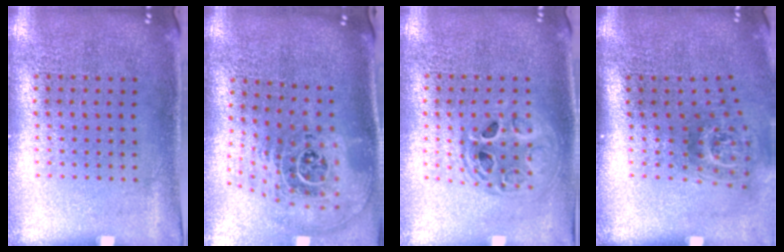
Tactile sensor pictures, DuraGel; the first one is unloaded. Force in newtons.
{"total": 2.8, "press": 1.9, "slide": 2.1}
{"total": 1.4, "press": 1.2, "slide": 0.7}
{"total": 1.9, "press": 1.2, "slide": 1.4}